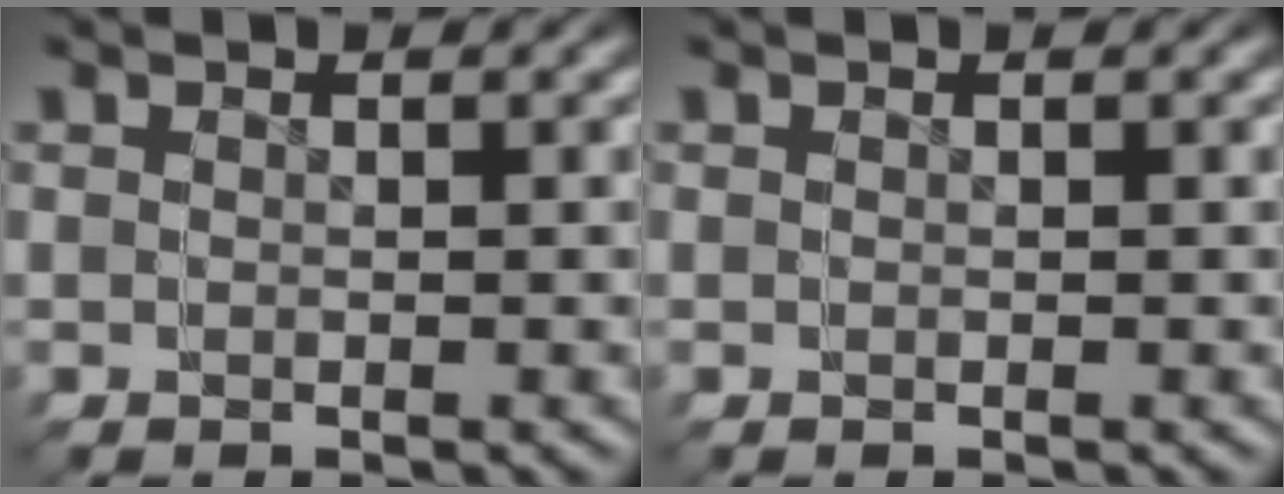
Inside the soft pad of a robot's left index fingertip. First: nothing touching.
{"total": 0.0}